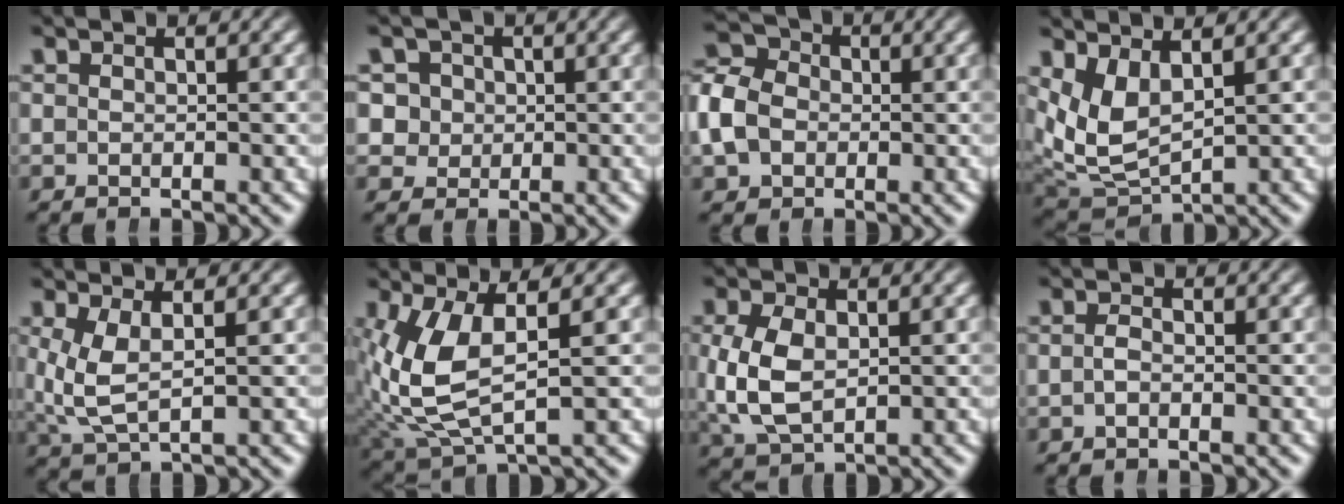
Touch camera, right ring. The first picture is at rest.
{"total": 6.4, "force": [0.3, 6.0, 2.1], "torque": [-0.064, -0.020, 0.009]}
{"total": 6.7, "force": [0.3, 5.8, 3.2], "torque": [-0.074, 0.005, -0.003]}
{"total": 7.5, "force": [1.1, 6.1, 4.2], "torque": [-0.121, -0.022, 0.025]}
{"total": 4.6, "force": [0.2, 3.0, 3.5], "torque": [-0.097, -0.017, 0.018]}
{"total": 6.7, "force": [0.0, 4.0, 5.4], "torque": [-0.143, -0.022, 0.022]}
{"total": 5.6, "force": [-0.2, 4.2, 3.7], "torque": [-0.107, -0.018, 0.016]}
{"total": 1.1, "force": [-0.8, 0.4, 0.6], "torque": [-0.021, -0.006, -0.014]}